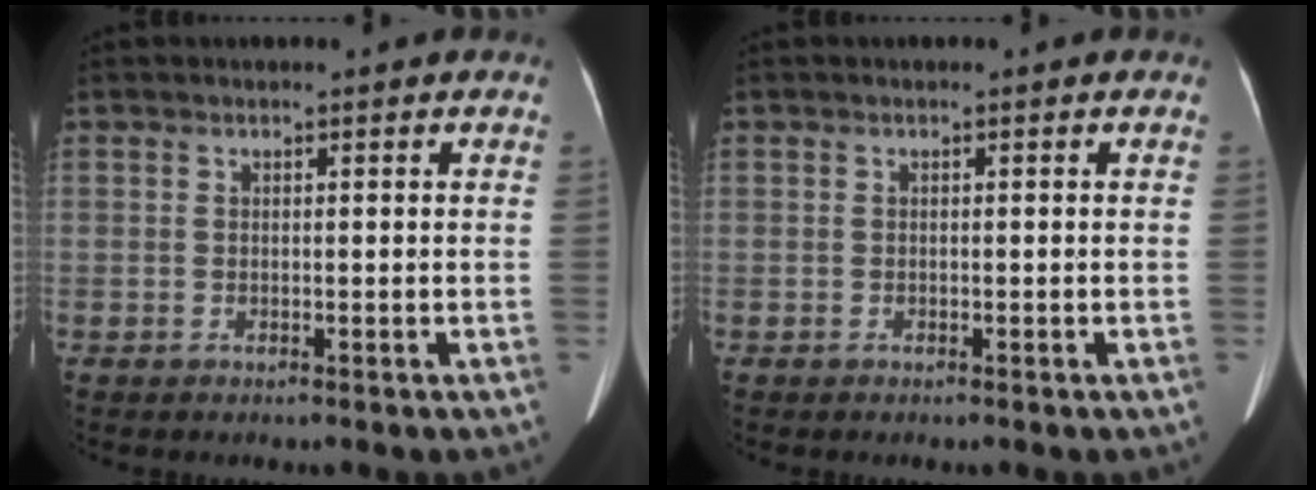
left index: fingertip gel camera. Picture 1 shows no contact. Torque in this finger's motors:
{"motor_torque": [-0.19, -0.13, -0.01, -0.01]}